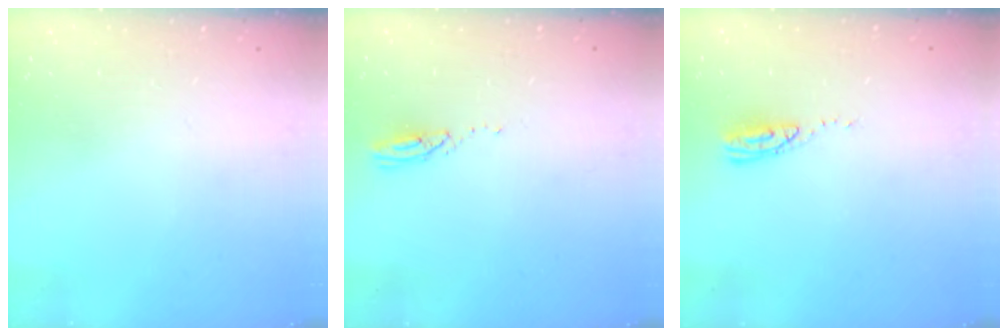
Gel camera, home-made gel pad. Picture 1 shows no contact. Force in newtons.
{"total": 3.0, "press": 3.0, "slide": 0.2}
{"total": 6.5, "press": 6.5, "slide": 0.5}